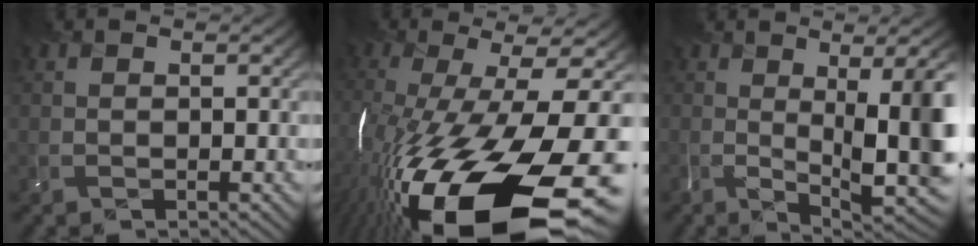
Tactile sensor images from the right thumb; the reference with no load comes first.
{"total": 21.5, "force": [-9.7, 7.2, 17.8], "torque": [-0.346, -0.068, -0.133]}
{"total": 10.7, "force": [-1.4, 2.9, 10.2], "torque": [-0.111, 0.002, -0.018]}